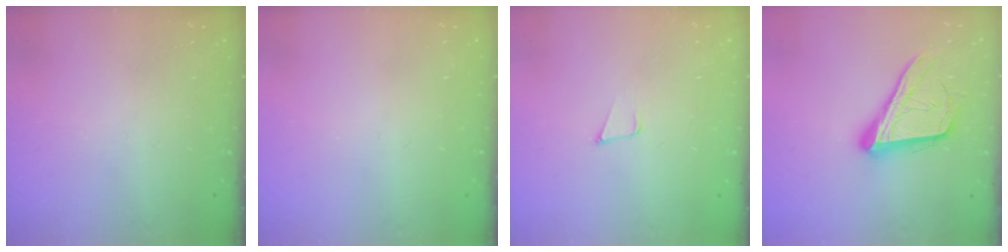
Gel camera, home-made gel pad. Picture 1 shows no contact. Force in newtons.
{"total": 0.0}
{"total": 5.0, "press": 4.2, "slide": 2.8}
{"total": 18.8, "press": 18.7, "slide": 2.4}